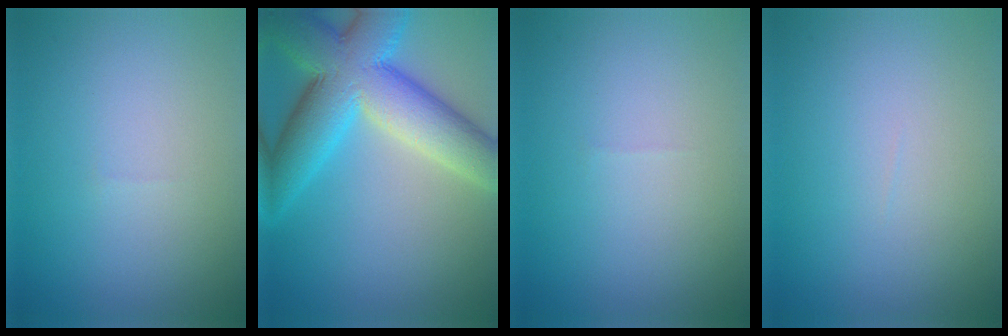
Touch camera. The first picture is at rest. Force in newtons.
{"total": 11.6, "press": 11.6, "slide": 0.3}
{"total": 0.0}
{"total": 0.0}